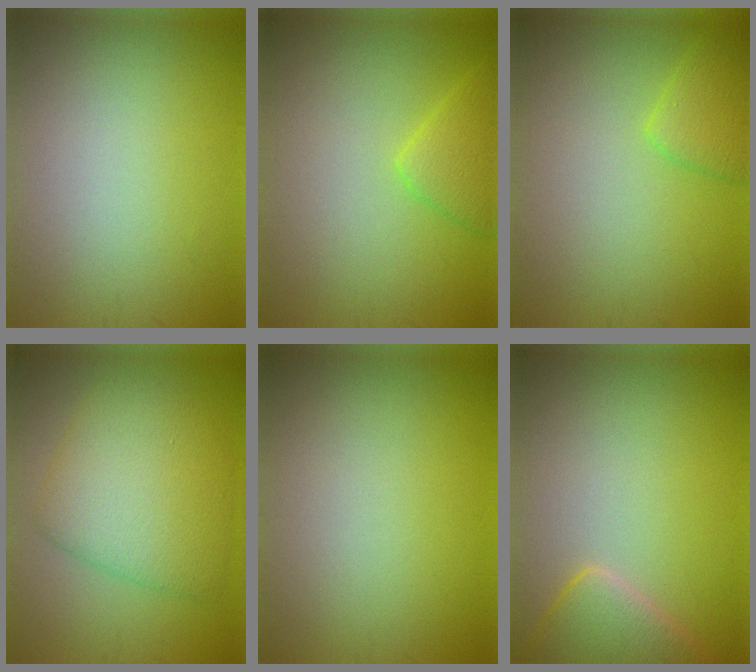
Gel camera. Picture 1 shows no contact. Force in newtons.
{"total": 2.8, "press": 2.8, "slide": 0.2}
{"total": 2.6, "press": 2.6, "slide": 0.2}
{"total": 7.1, "press": 7.1, "slide": 0.2}
{"total": 0.0}
{"total": 4.2, "press": 4.1, "slide": 0.3}